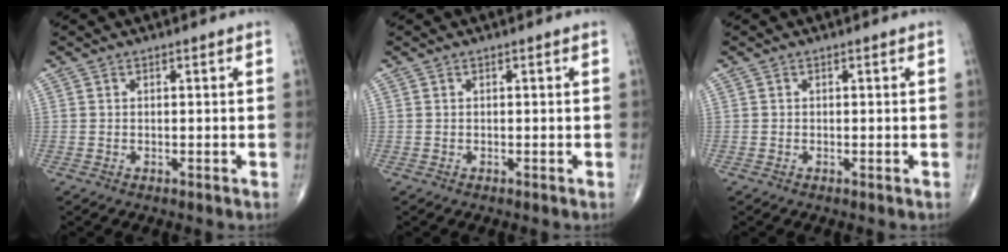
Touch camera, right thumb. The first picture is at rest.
{"total": 0.0}
{"total": 0.0}